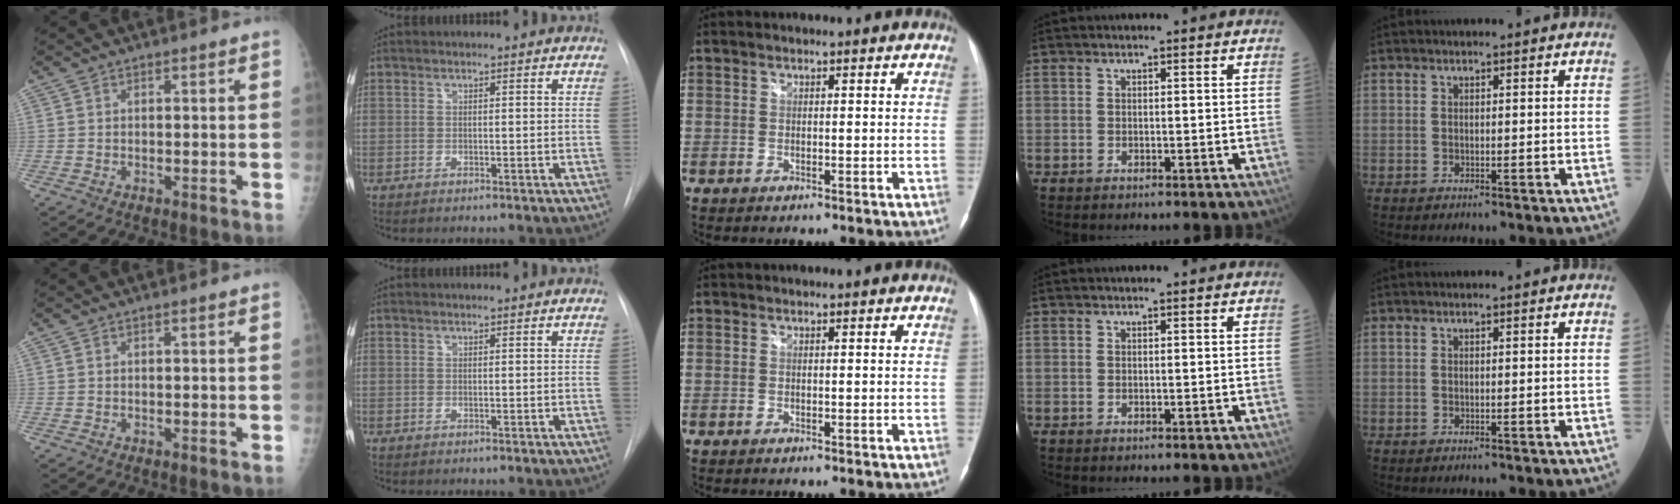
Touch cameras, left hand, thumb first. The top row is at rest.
{}